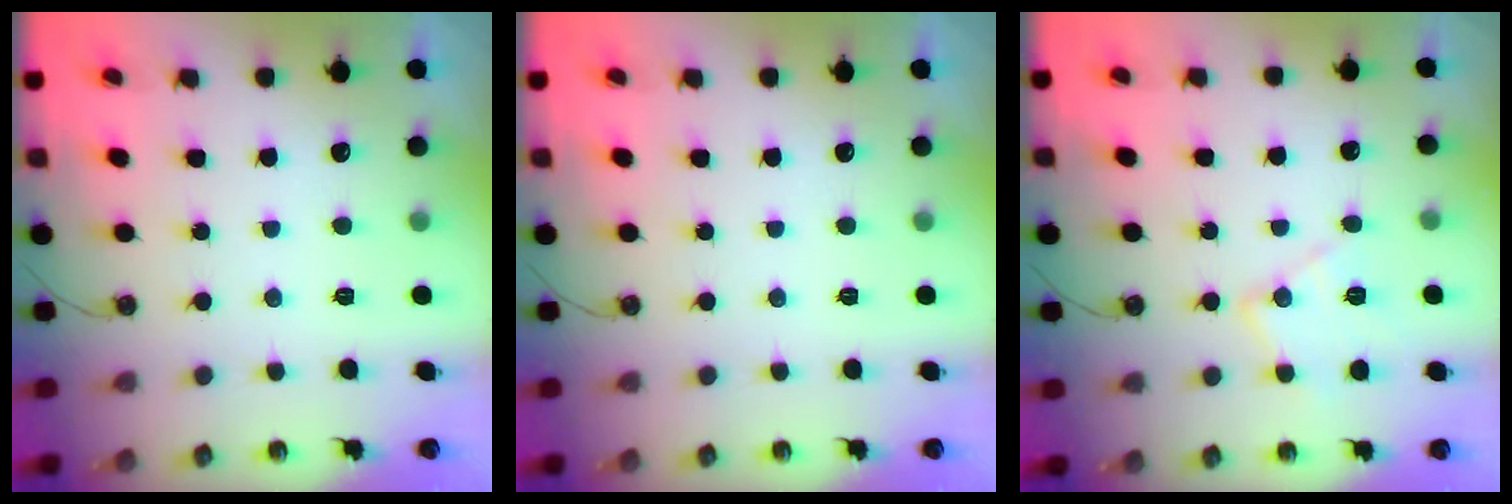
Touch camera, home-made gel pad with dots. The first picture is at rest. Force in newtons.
{"total": 0.0}
{"total": 11.1, "press": 11.1, "slide": 0.6}